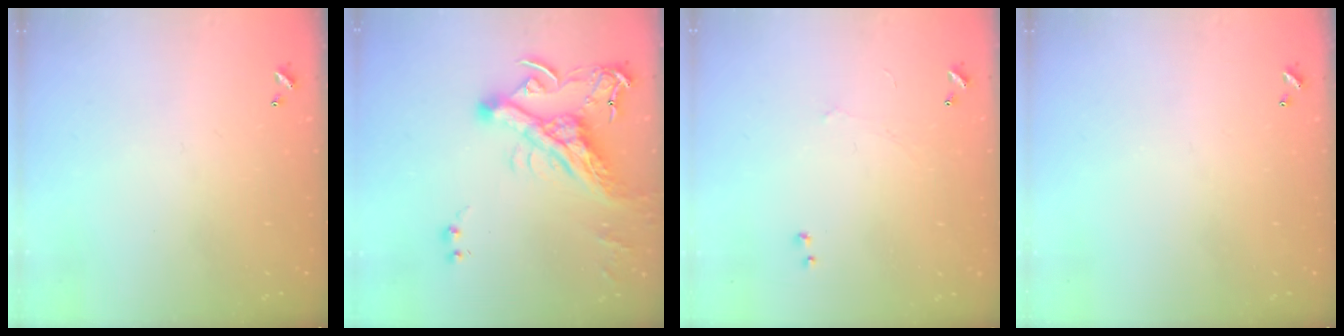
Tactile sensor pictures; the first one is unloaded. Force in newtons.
{"total": 14.9, "press": 14.7, "slide": 2.3}
{"total": 1.0, "press": 0.9, "slide": 0.5}
{"total": 0.0}